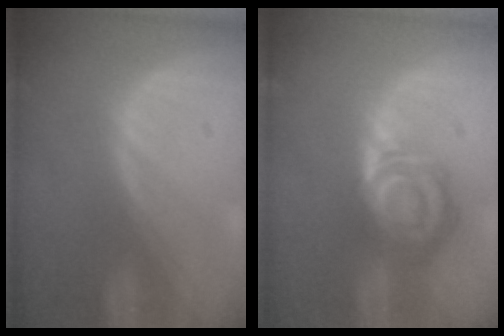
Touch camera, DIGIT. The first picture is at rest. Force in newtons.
{"total": 8.0, "press": 7.1, "slide": 3.7}